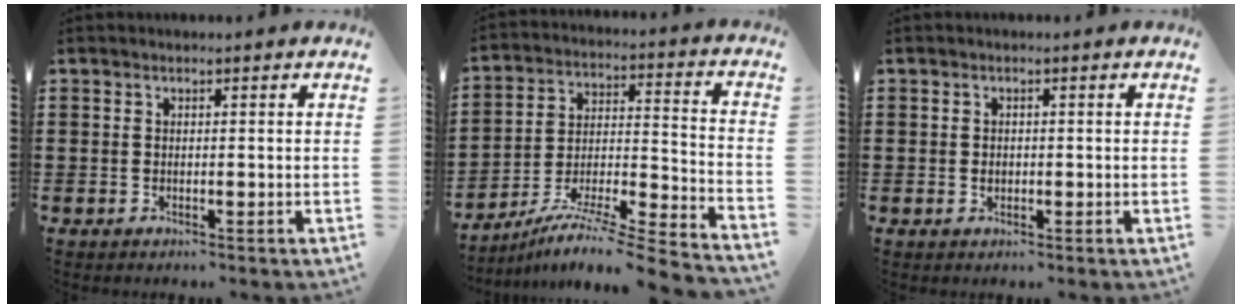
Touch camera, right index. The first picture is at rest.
{"total": 8.5, "force": [-7.3, 0.0, 4.3], "torque": [-0.070, 0.001, -0.149]}
{"total": 1.1, "force": [-0.1, 0.9, 0.7], "torque": [-0.016, 0.005, -0.002]}